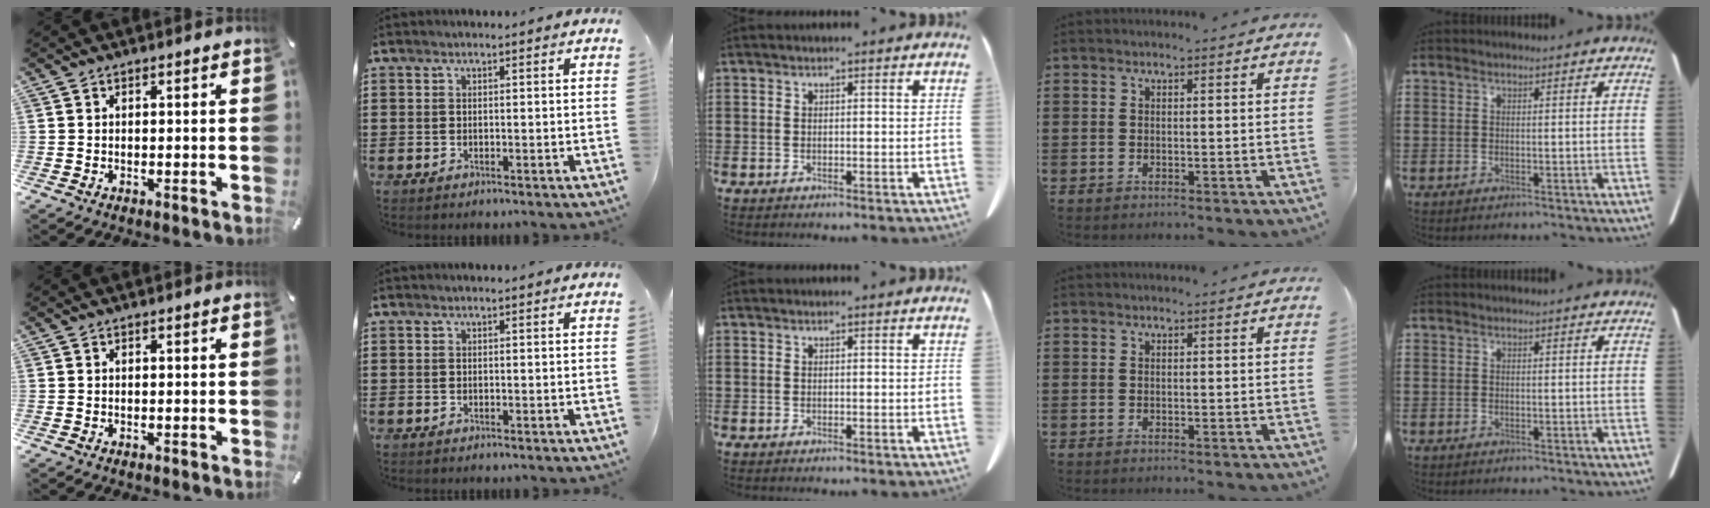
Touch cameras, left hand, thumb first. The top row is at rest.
{}